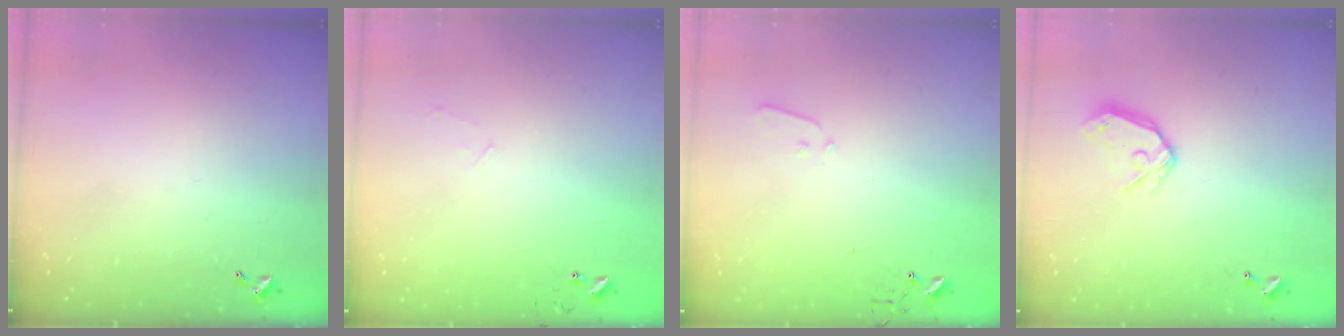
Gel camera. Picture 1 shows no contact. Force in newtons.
{"total": 5.4, "press": 5.4, "slide": 0.4}
{"total": 3.6, "press": 3.5, "slide": 0.6}
{"total": 10.4, "press": 10.2, "slide": 1.6}